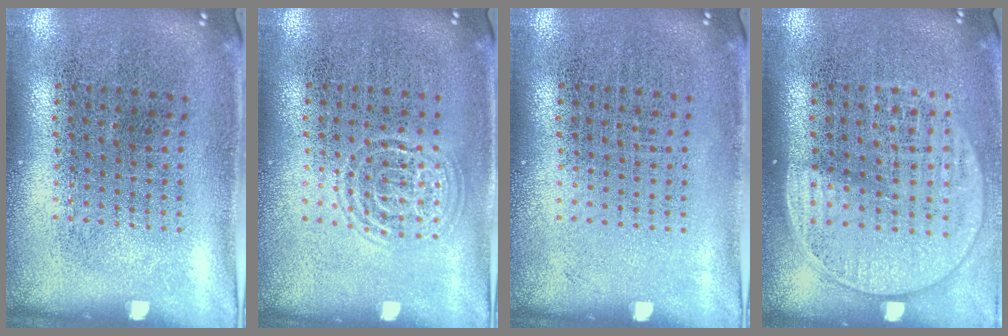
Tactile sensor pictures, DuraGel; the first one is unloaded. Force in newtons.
{"total": 1.4, "press": 1.4, "slide": 0.1}
{"total": 0.0}
{"total": 1.5, "press": 1.3, "slide": 0.8}